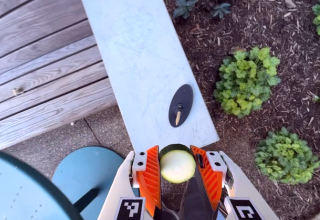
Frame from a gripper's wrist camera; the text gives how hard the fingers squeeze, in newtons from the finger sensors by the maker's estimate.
{"total": 10.6, "left": 10.7, "right": 10.6}